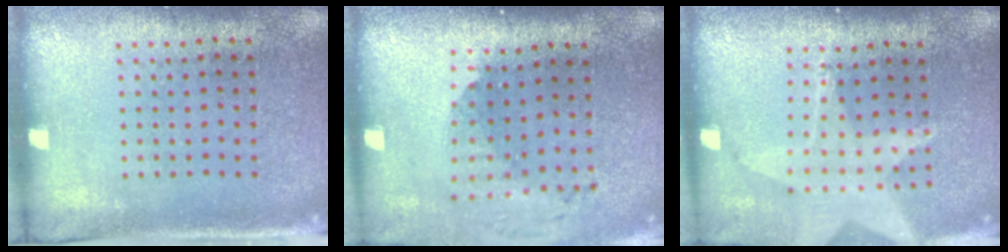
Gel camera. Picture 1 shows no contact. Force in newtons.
{"total": 1.8, "press": 1.4, "slide": 1.2}
{"total": 1.7, "press": 1.5, "slide": 0.7}